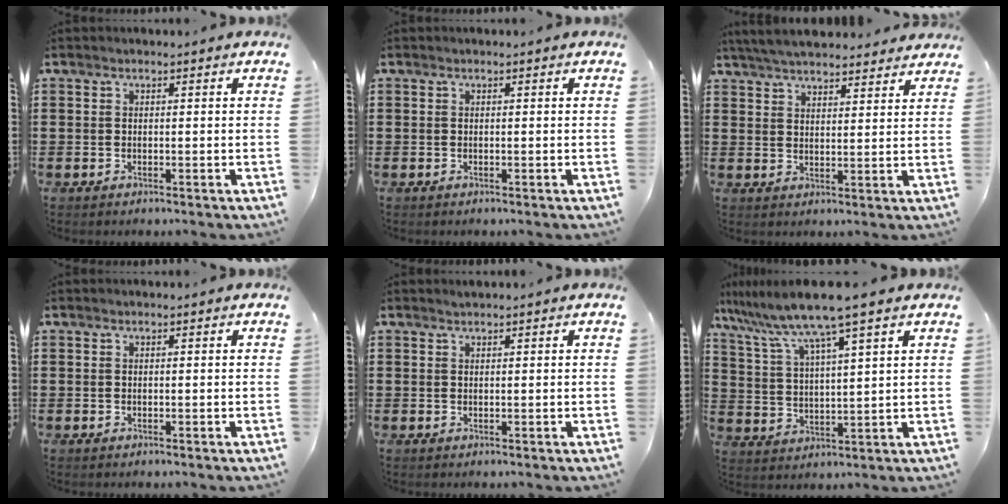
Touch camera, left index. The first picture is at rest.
{"total": 0.0}
{"total": 5.2, "force": [5.0, 0.5, 1.3], "torque": [-0.039, -0.014, 0.092]}
{"total": 0.0}
{"total": 0.6, "force": [0.5, 0.1, 0.2], "torque": [-0.006, -0.001, 0.011]}
{"total": 8.7, "force": [6.8, -0.9, 5.2], "torque": [-0.126, -0.042, 0.112]}